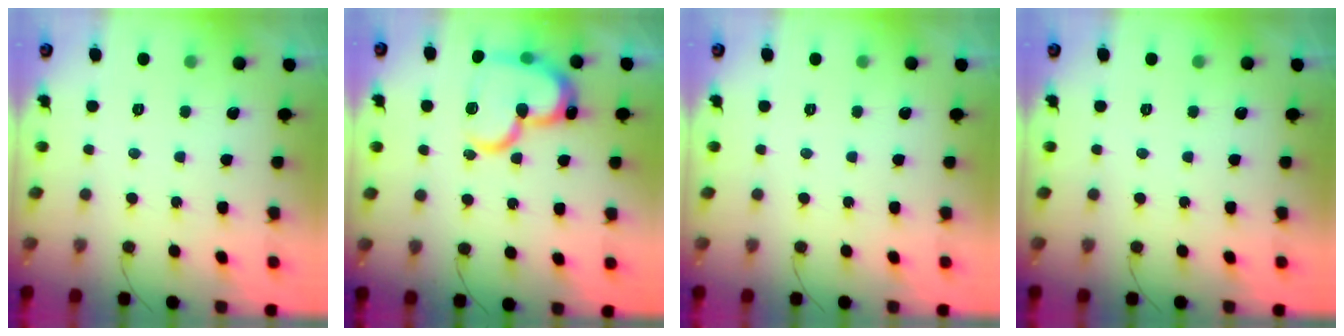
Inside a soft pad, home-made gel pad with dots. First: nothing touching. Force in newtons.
{"total": 21.6, "press": 21.5, "slide": 2.3}
{"total": 0.0}
{"total": 0.0}